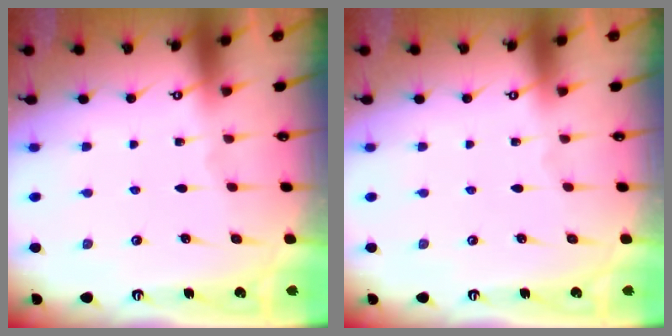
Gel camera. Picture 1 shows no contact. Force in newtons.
{"total": 0.0}